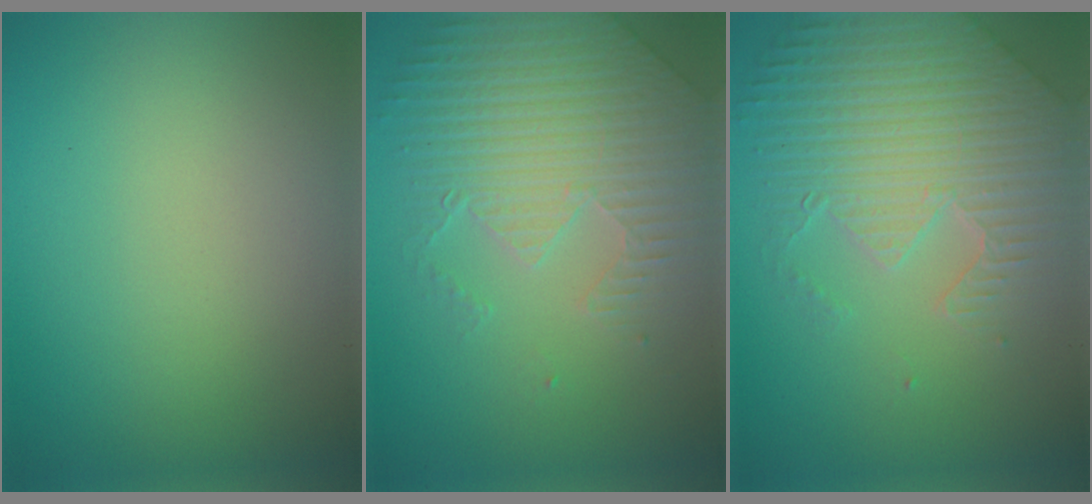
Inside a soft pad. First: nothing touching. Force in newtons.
{"total": 4.2, "press": 4.1, "slide": 1.0}
{"total": 7.0, "press": 5.4, "slide": 4.4}